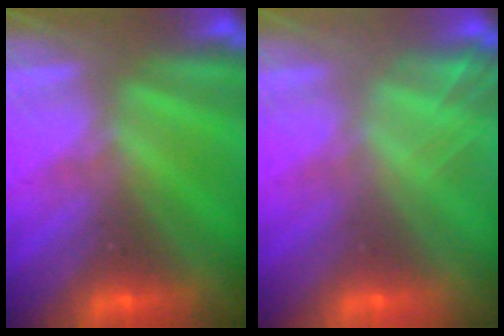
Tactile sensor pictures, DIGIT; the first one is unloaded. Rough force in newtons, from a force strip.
{"total": 2.0}